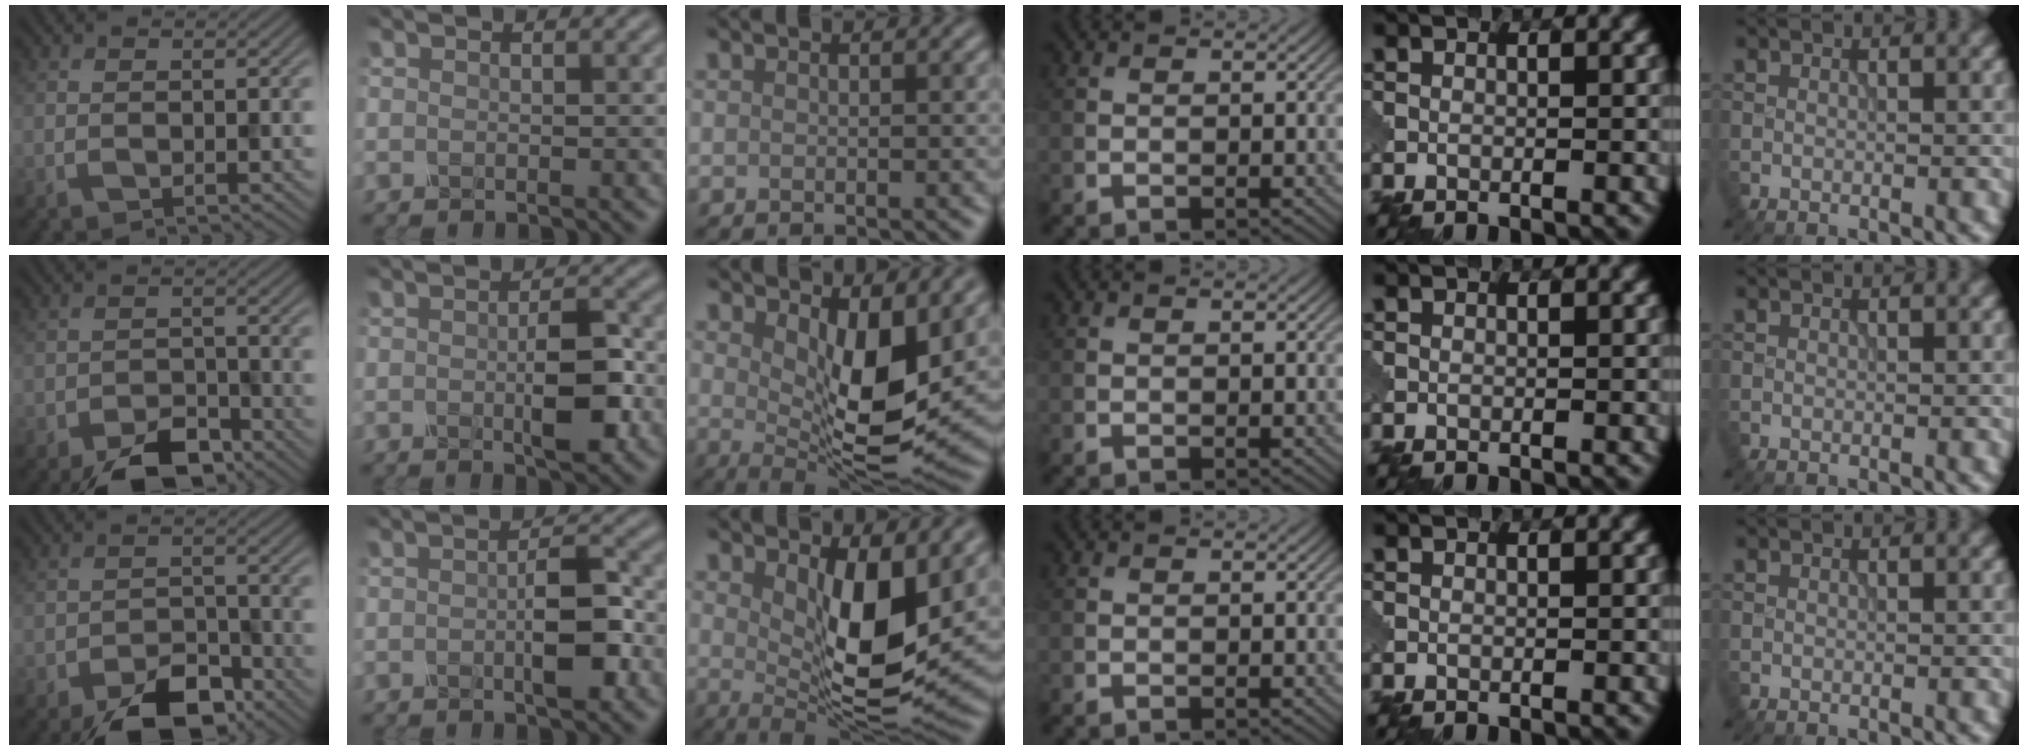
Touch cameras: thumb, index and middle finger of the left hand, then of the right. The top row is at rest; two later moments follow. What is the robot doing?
{"motion": "press", "object": "mechanical pencil"}